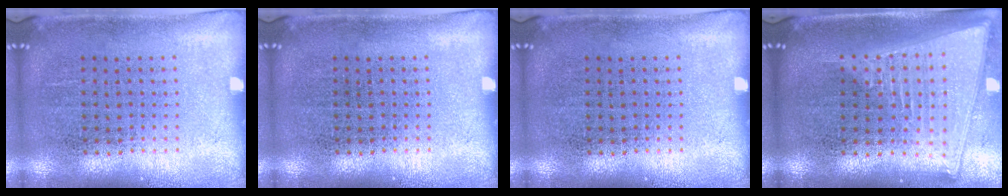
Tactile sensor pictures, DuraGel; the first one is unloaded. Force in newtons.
{"total": 0.0}
{"total": 0.0}
{"total": 2.2, "press": 1.9, "slide": 1.2}